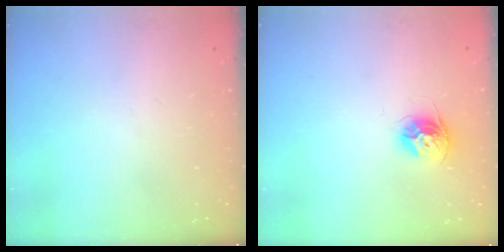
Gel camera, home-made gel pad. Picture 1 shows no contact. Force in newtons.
{"total": 10.5, "press": 10.4, "slide": 0.8}